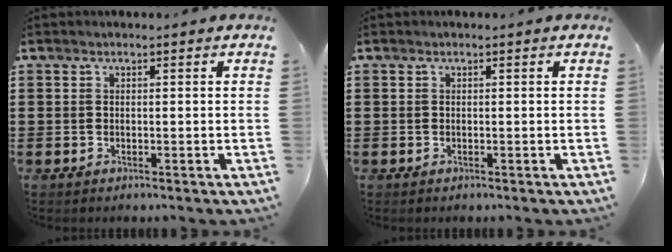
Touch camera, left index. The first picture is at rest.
{"total": 0.0}